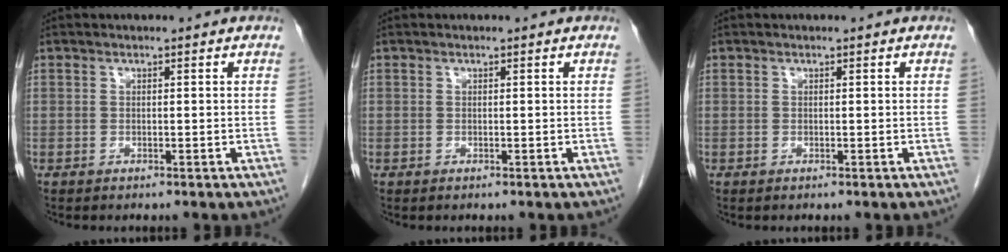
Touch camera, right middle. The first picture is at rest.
{"total": 0.0}
{"total": 0.0}